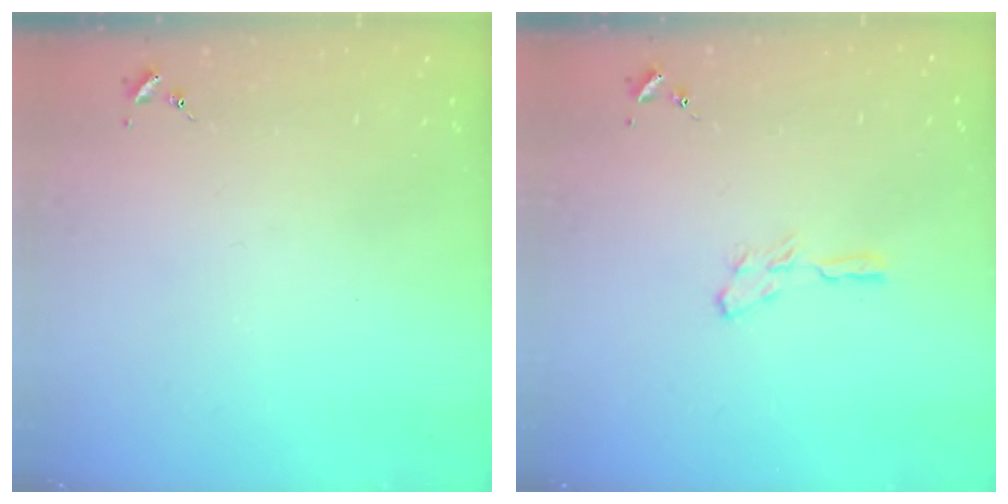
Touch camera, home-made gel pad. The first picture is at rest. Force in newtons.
{"total": 4.3, "press": 4.3, "slide": 0.5}